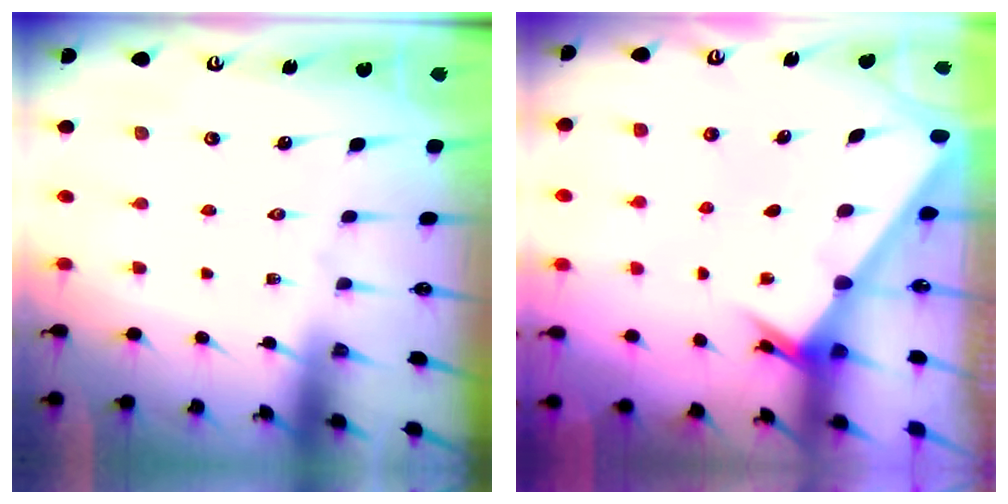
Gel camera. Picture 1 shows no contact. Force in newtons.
{"total": 2.1, "press": 2.1, "slide": 0.3}